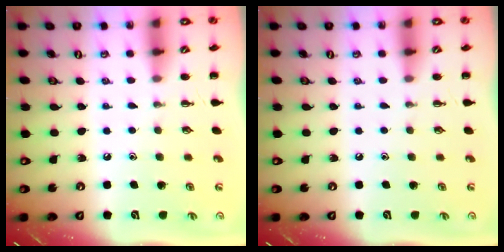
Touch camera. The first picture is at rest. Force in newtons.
{"total": 0.0}